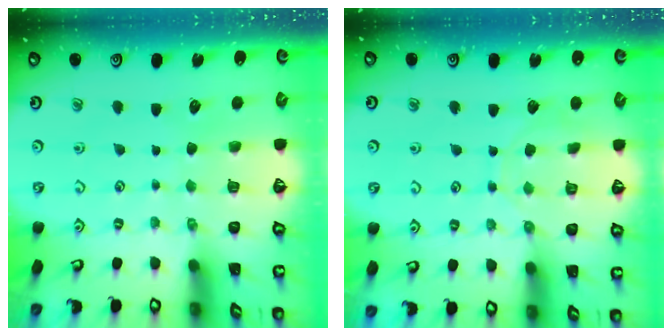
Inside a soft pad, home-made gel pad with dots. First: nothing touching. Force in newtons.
{"total": 8.5, "press": 8.4, "slide": 0.7}